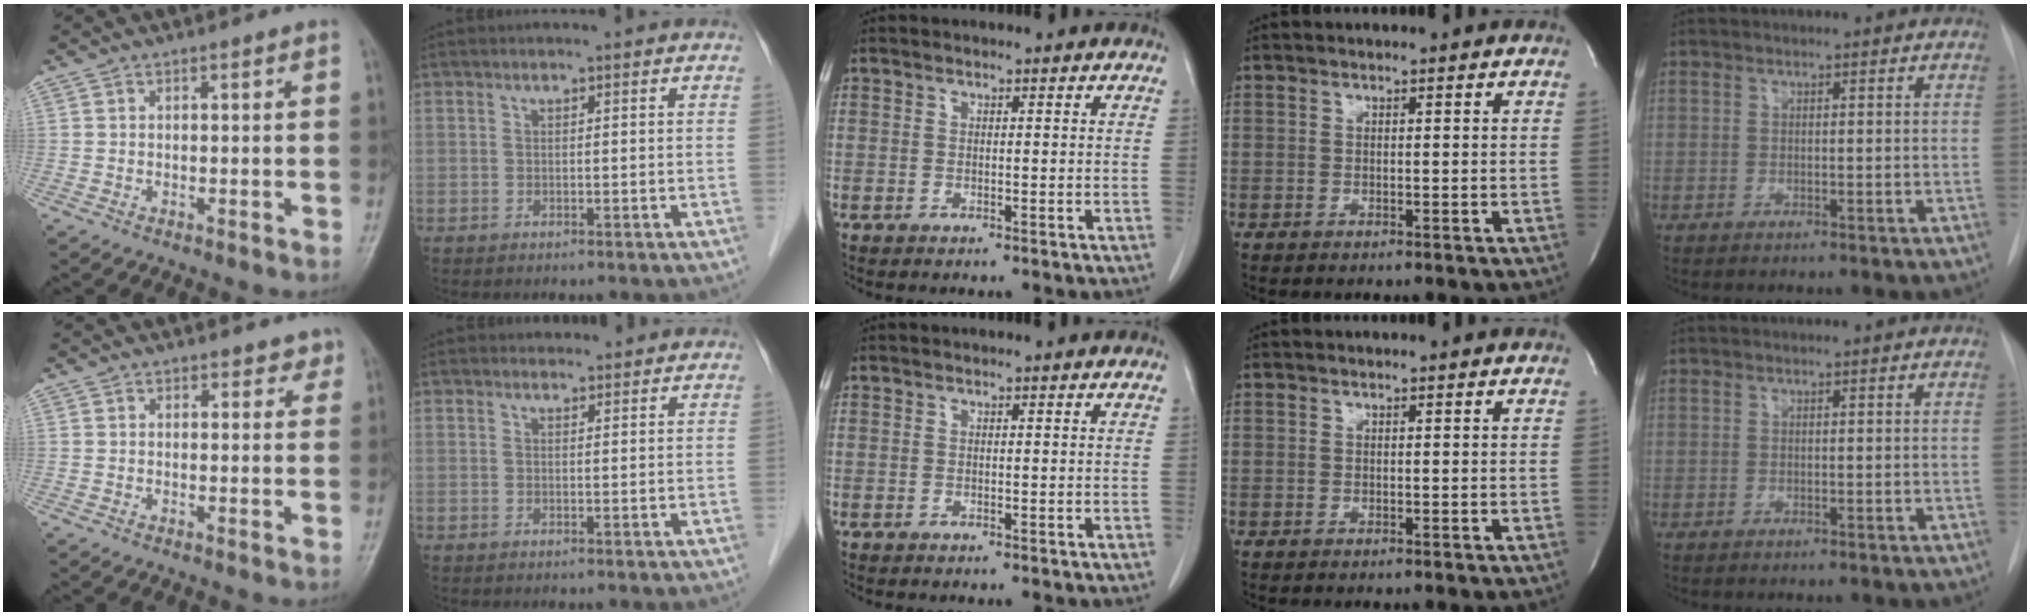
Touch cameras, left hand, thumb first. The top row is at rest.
{"thumb": {"total": 2.1, "force": [1.6, 1.3, 0.5], "torque": [0.021, -0.006, 0.013]}, "index": {"total": 2.6, "force": [2.4, 1.0, 0.1], "torque": [-0.004, 0.013, 0.029]}}